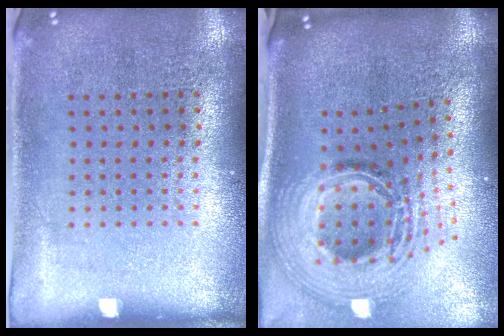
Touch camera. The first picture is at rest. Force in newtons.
{"total": 2.8, "press": 2.0, "slide": 2.0}